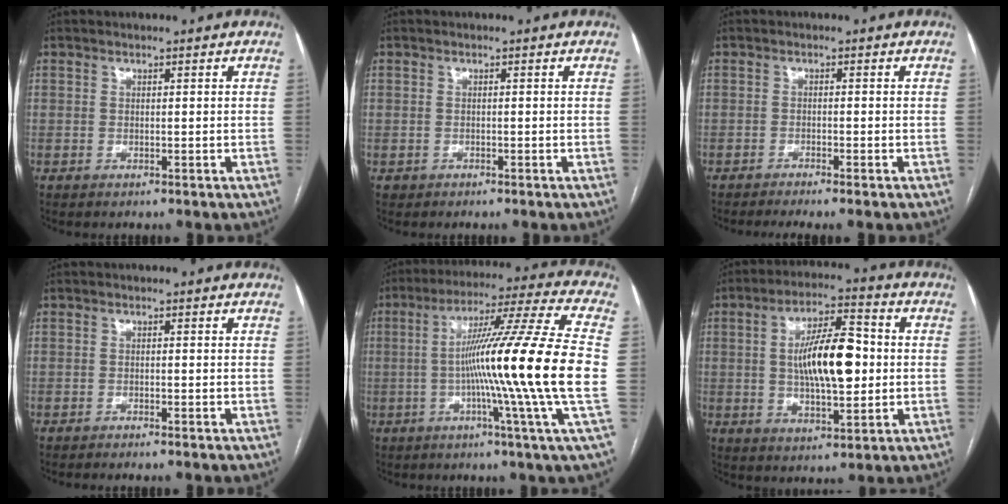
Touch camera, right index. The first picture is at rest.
{"total": 0.9, "force": [-0.5, 0.7, -0.1], "torque": [-0.005, 0.005, -0.009]}
{"total": 4.2, "force": [-3.5, -0.3, 2.3], "torque": [-0.028, -0.005, -0.054]}
{"total": 1.9, "force": [-1.6, -0.1, 1.0], "torque": [-0.013, 0.000, -0.020]}
{"total": 21.4, "force": [-2.2, -3.3, 21.0], "torque": [-0.320, -0.012, -0.060]}
{"total": 12.5, "force": [0.5, 3.9, 11.9], "torque": [-0.210, 0.015, 0.009]}